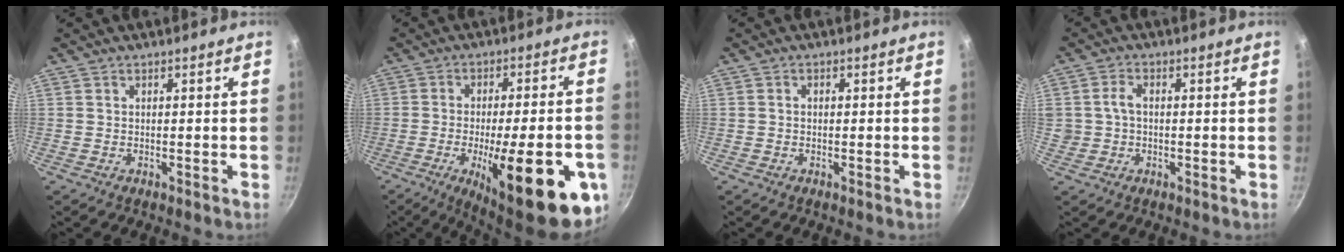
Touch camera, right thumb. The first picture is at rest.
{"total": 24.3, "force": [-8.4, 7.0, 21.7], "torque": [-0.270, 0.010, -0.110]}
{"total": 0.7, "force": [-0.1, 0.6, 0.4], "torque": [-0.008, 0.005, -0.001]}
{"total": 3.3, "force": [-0.1, 2.6, 2.2], "torque": [-0.030, 0.015, 0.001]}